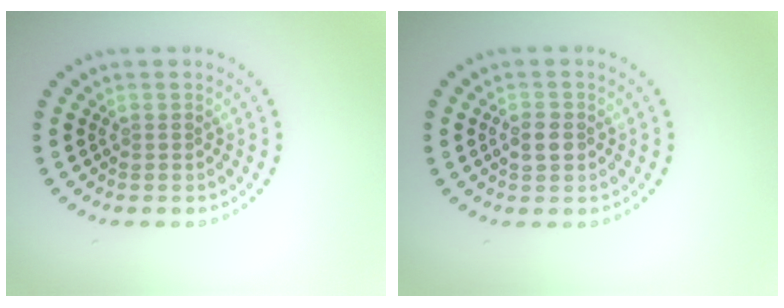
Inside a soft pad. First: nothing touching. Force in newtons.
{"total": 1.6, "press": 1.6, "slide": 0.0}